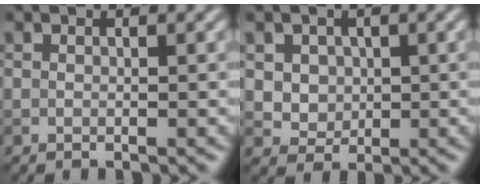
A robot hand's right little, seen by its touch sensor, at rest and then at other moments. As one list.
[{"total": 3.6, "force": [1.1, 3.0, 1.6], "torque": [-0.032, 0.000, 0.029]}]